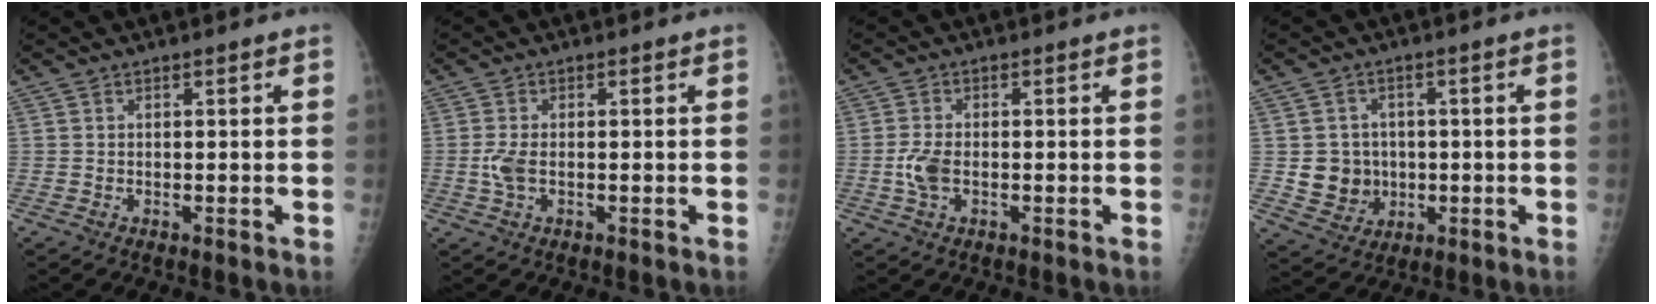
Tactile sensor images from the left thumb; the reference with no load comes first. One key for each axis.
{"total": 2.9, "fx": -0.2, "fy": 1.5, "fz": 2.4, "tx": -0.065, "ty": -0.001, "tz": -0.006}
{"total": 3.8, "fx": -0.7, "fy": 2.1, "fz": 3.1, "tx": -0.070, "ty": 0.003, "tz": -0.016}
{"total": 6.9, "fx": 0.0, "fy": 6.6, "fz": 2.2, "tx": 0.002, "ty": 0.005, "tz": 0.010}